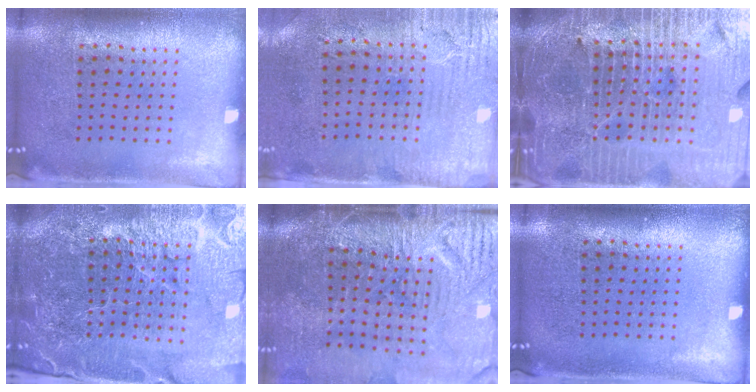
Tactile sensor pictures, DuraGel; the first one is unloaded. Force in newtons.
{"total": 3.3, "press": 2.7, "slide": 1.9}
{"total": 6.6, "press": 5.8, "slide": 3.0}
{"total": 6.1, "press": 5.4, "slide": 2.8}
{"total": 4.8, "press": 3.9, "slide": 2.7}
{"total": 0.0}